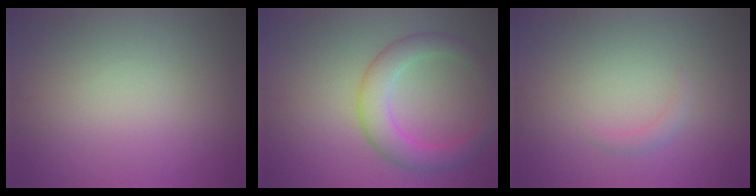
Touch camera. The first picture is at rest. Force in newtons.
{"total": 4.7, "press": 4.7, "slide": 0.1}
{"total": 0.9, "press": 0.9, "slide": 0.0}